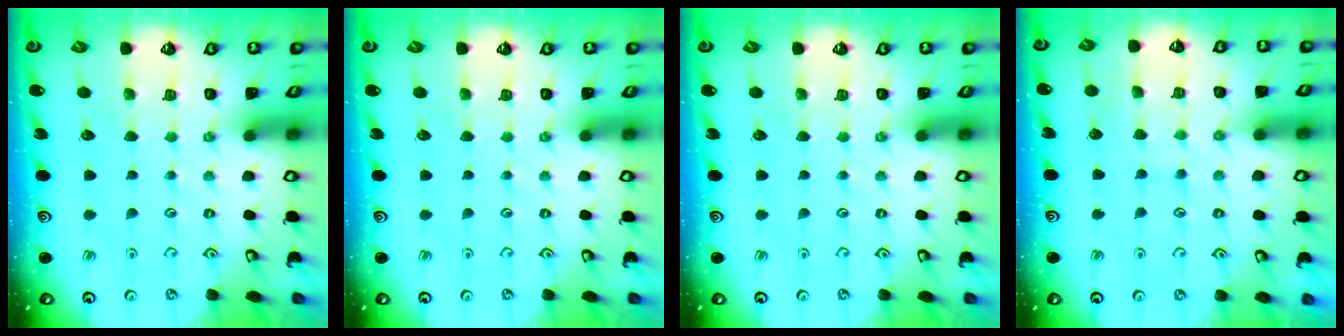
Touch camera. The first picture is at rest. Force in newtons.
{"total": 0.0}
{"total": 0.0}
{"total": 7.0, "press": 6.9, "slide": 0.4}